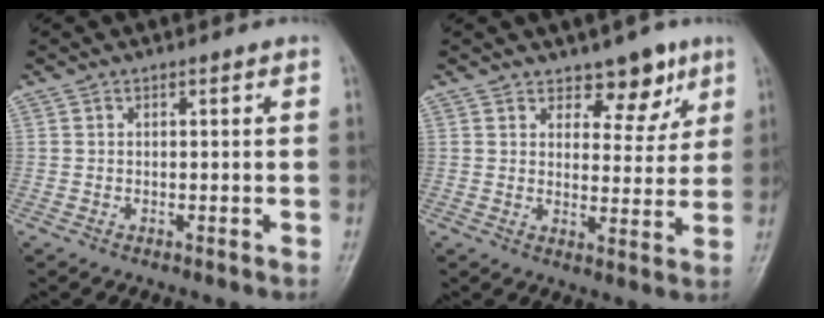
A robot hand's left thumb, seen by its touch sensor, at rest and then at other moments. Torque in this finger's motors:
{"motor_torque": [0.18, 0.01, -0.22, -0.05, 0.01]}